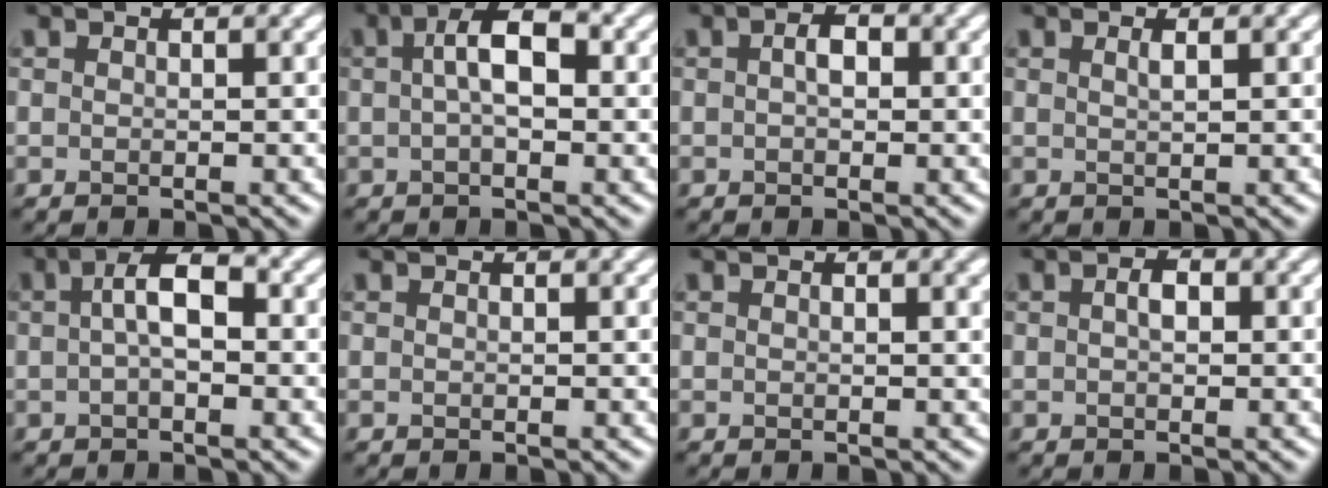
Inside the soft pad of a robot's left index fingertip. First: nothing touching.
{"total": 4.2, "force": [0.5, 1.7, 3.8], "torque": [-0.066, 0.009, 0.002]}
{"total": 1.8, "force": [0.2, 1.0, 1.4], "torque": [-0.023, 0.004, -0.002]}
{"total": 0.9, "force": [0.4, 0.3, 0.8], "torque": [-0.008, 0.004, 0.005]}
{"total": 3.8, "force": [0.2, 1.5, 3.4], "torque": [-0.062, 0.009, -0.002]}
{"total": 0.0}
{"total": 0.9, "force": [0.4, 0.2, 0.8], "torque": [-0.008, 0.002, 0.005]}
{"total": 1.5, "force": [0.2, 0.8, 1.2], "torque": [-0.019, 0.004, 0.000]}